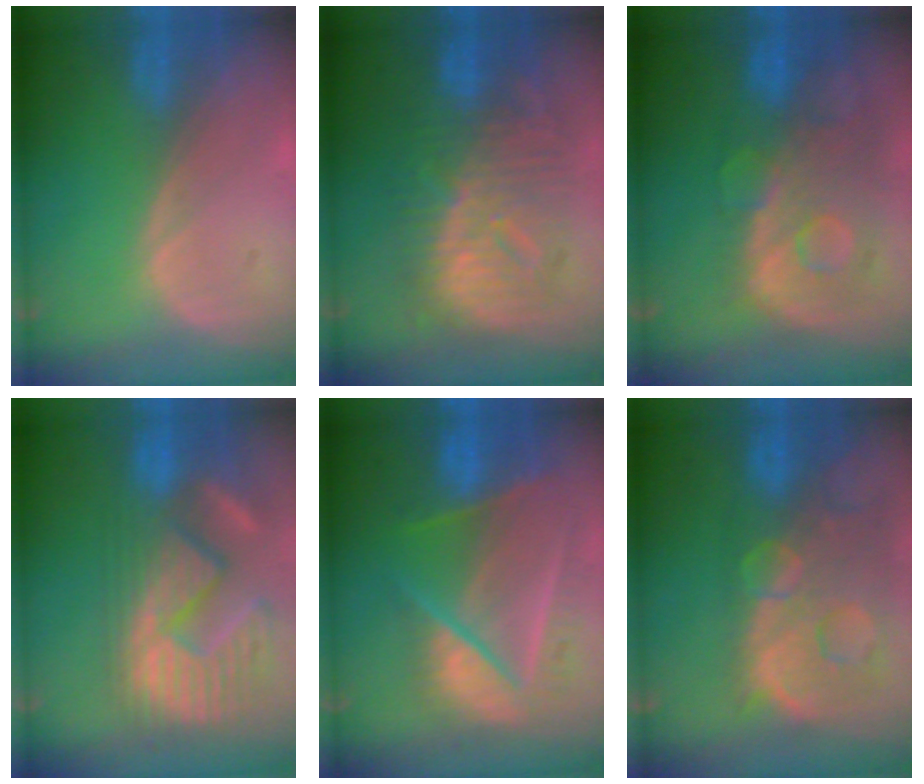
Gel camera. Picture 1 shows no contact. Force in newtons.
{"total": 12.3, "press": 12.3, "slide": 1.1}
{"total": 11.6, "press": 9.8, "slide": 6.1}
{"total": 14.0, "press": 12.1, "slide": 7.1}
{"total": 9.7, "press": 8.3, "slide": 5.1}
{"total": 13.8, "press": 11.2, "slide": 8.0}